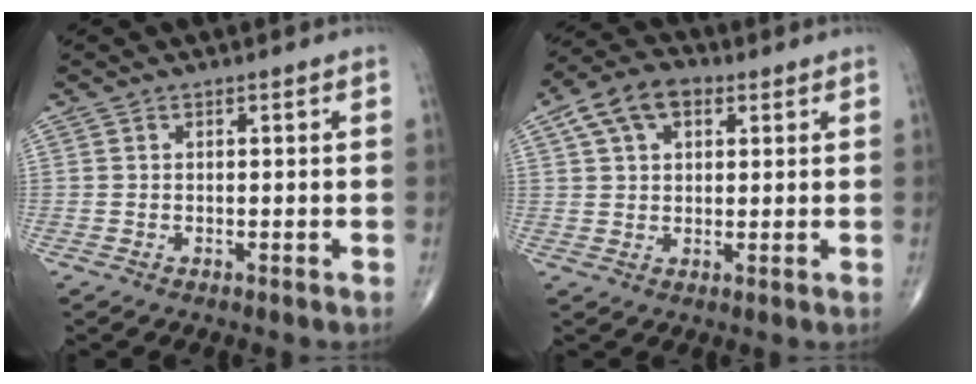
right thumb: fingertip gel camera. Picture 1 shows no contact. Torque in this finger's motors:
{"motor_torque": [0.09, 0.09, 0.03, -0.01, 0.08]}